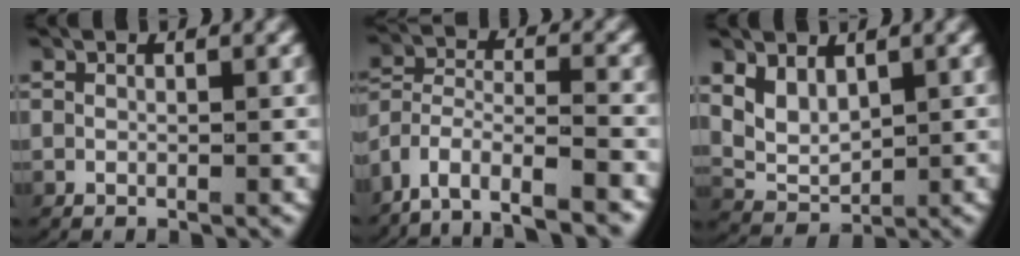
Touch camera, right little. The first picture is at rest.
{"total": 8.3, "force": [-5.5, 4.8, 4.0], "torque": [-0.102, -0.046, -0.081]}
{"total": 4.7, "force": [0.8, 3.8, 2.7], "torque": [-0.070, -0.015, 0.022]}